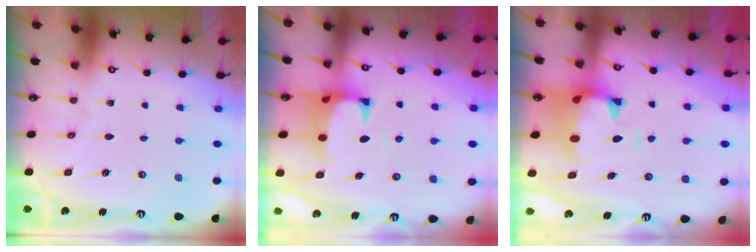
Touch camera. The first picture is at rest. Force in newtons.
{"total": 1.7, "press": 1.3, "slide": 1.1}
{"total": 2.7, "press": 2.3, "slide": 1.4}